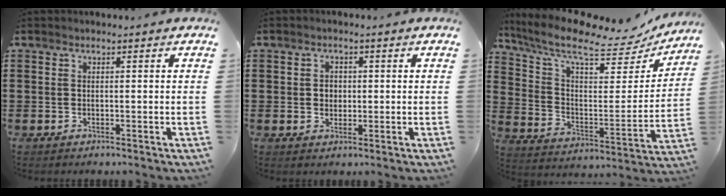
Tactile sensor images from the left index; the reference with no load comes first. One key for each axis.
{"total": 2.0, "fx": 0.3, "fy": 1.8, "fz": 1.0, "tx": -0.025, "ty": 0.009, "tz": 0.002}
{"total": 10.7, "fx": 8.4, "fy": 2.5, "fz": 6.1, "tx": -0.142, "ty": -0.053, "tz": 0.140}